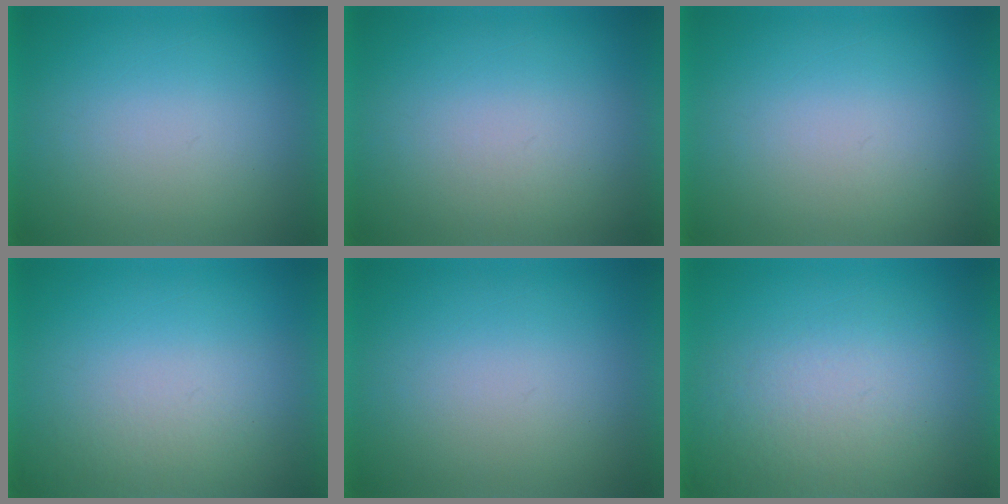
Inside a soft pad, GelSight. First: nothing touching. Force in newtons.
{"total": 1.2}
{"total": 1.1}
{"total": 3.6}
{"total": 0.0}
{"total": 5.7}